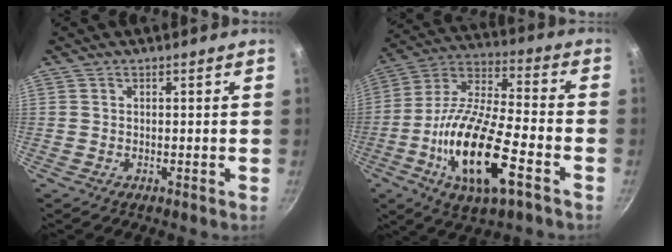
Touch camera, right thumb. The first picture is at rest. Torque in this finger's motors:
{"motor_torque": [-0.02, 1.09, 1.82, -0.95, 0.62]}